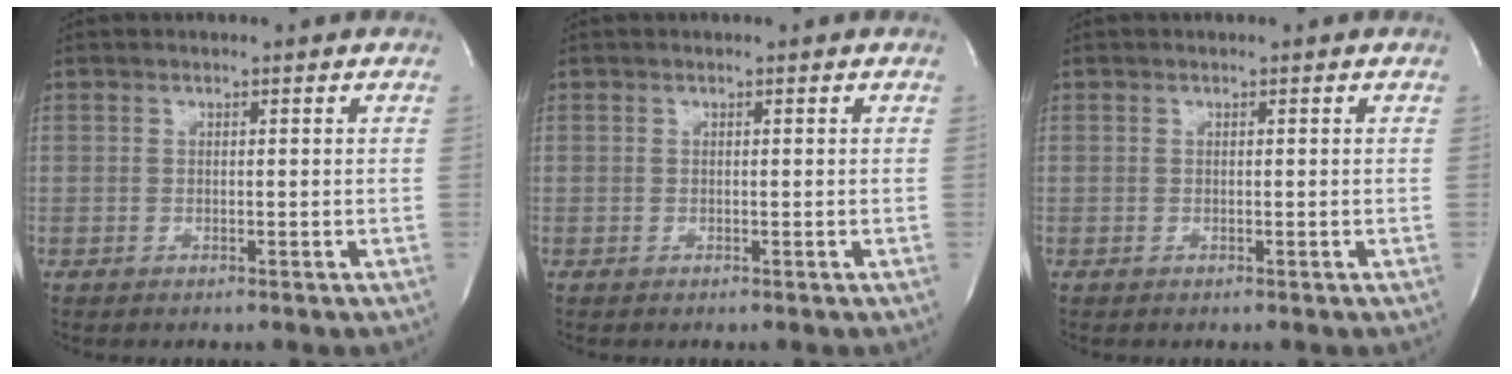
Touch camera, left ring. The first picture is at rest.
{"total": 0.0}
{"total": 0.0}